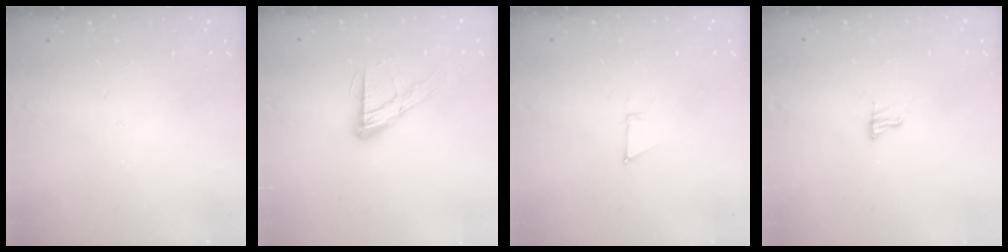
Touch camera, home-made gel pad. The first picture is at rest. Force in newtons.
{"total": 12.4, "press": 12.3, "slide": 1.4}
{"total": 3.8, "press": 3.7, "slide": 0.6}
{"total": 7.4, "press": 7.4, "slide": 0.8}